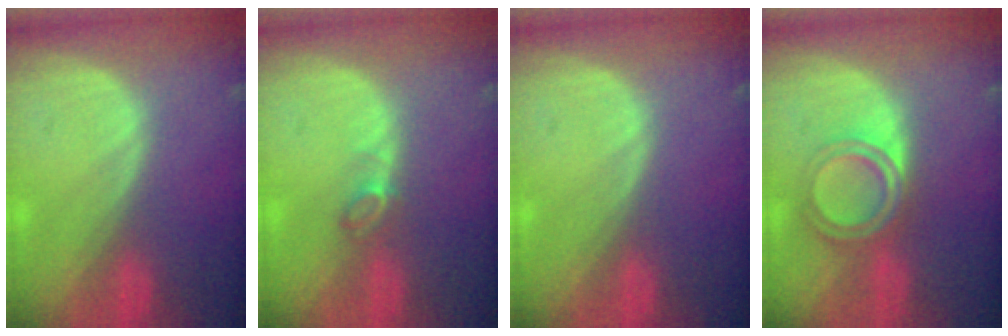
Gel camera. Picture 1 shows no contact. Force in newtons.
{"total": 2.0, "press": 1.9, "slide": 0.4}
{"total": 0.0}
{"total": 6.0, "press": 5.2, "slide": 3.0}